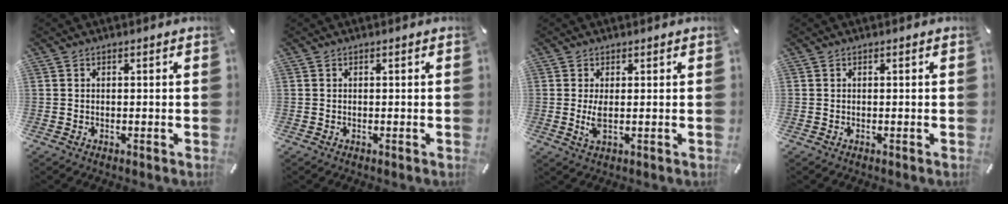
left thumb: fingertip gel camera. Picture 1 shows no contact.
{"total": 0.0}
{"total": 3.8, "force": [0.3, 1.0, 3.7], "torque": [-0.082, -0.007, 0.002]}
{"total": 0.0}